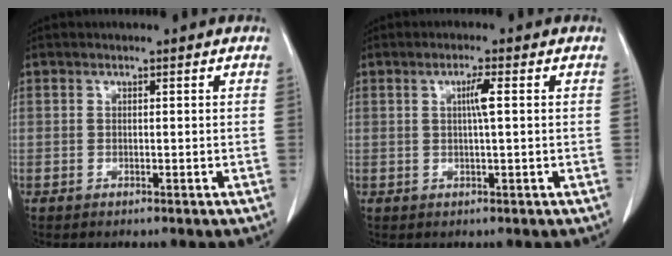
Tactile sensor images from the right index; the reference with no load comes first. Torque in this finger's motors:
{"motor_torque": [0.05, 0.04, 0.05, 0.03]}